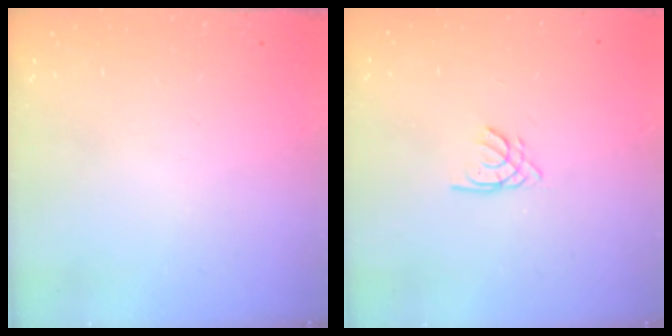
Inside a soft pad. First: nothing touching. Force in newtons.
{"total": 1.5, "press": 1.5, "slide": 0.1}